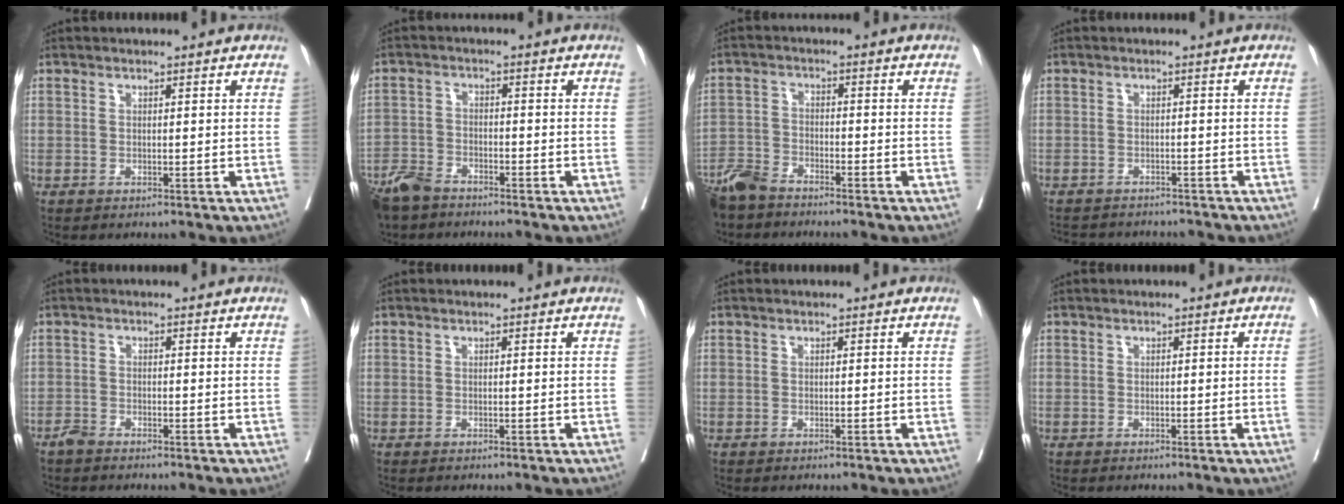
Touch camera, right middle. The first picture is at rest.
{"total": 7.0, "force": [-6.0, 2.5, 2.6], "torque": [-0.051, -0.015, -0.114]}
{"total": 6.7, "force": [-6.1, 1.9, 2.3], "torque": [-0.043, -0.017, -0.118]}
{"total": 8.7, "force": [-8.1, 2.4, 2.1], "torque": [-0.038, 0.002, -0.100]}
{"total": 1.4, "force": [-1.3, 0.2, 0.3], "torque": [-0.008, -0.001, -0.028]}
{"total": 0.0}
{"total": 0.0}
{"total": 1.3, "force": [-0.2, -0.4, 1.2], "torque": [-0.014, -0.001, 0.000]}